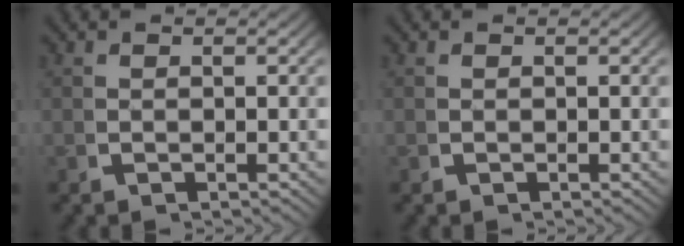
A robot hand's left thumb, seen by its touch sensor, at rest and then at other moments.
{"total": 0.0}